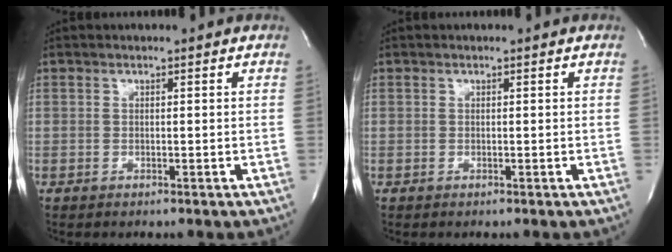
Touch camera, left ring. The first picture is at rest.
{"total": 0.0}